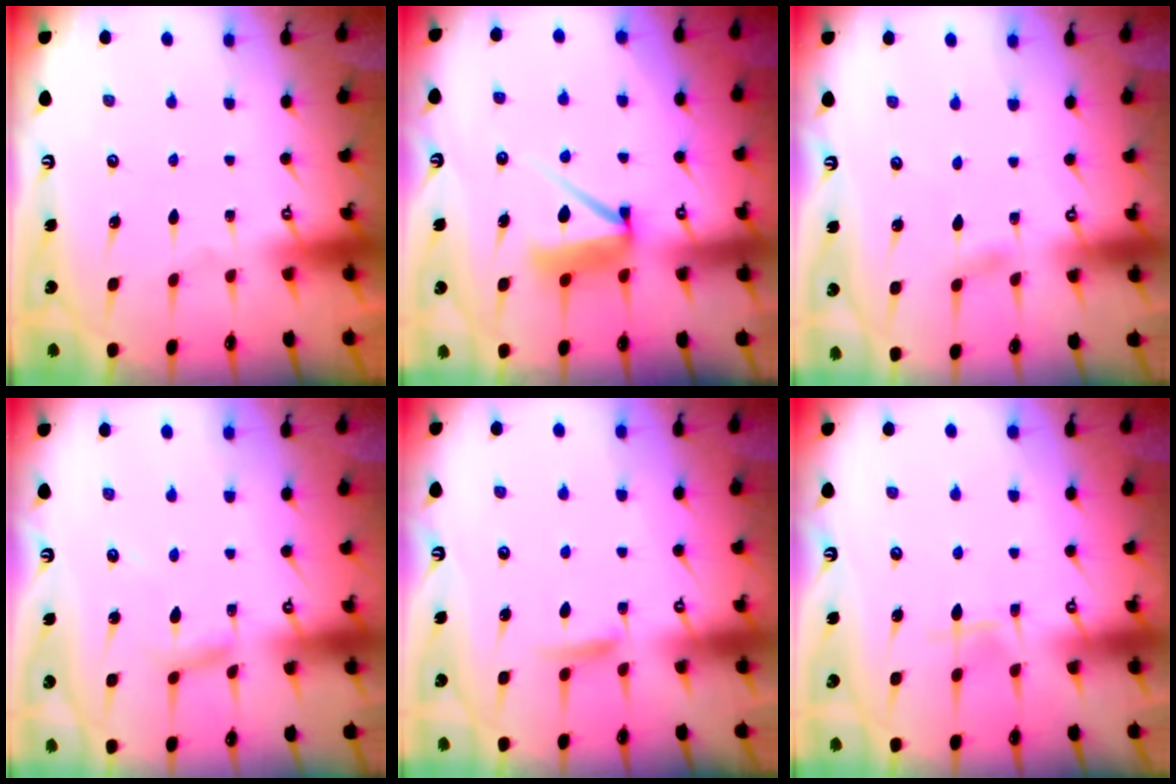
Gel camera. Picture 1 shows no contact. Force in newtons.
{"total": 8.3, "press": 8.2, "slide": 0.9}
{"total": 2.2, "press": 2.2, "slide": 0.3}
{"total": 3.8, "press": 3.7, "slide": 0.4}
{"total": 7.2, "press": 7.1, "slide": 1.0}
{"total": 5.2, "press": 5.1, "slide": 0.8}